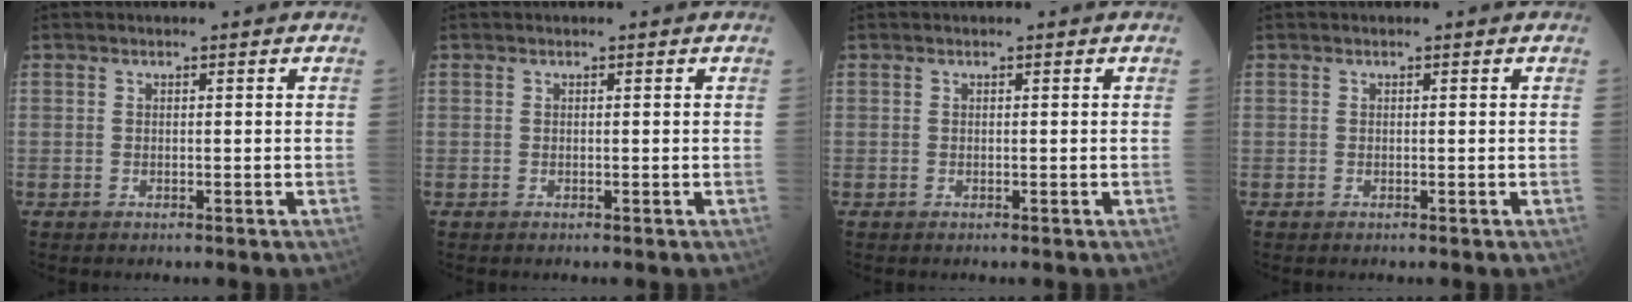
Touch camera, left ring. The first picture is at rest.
{"total": 0.0}
{"total": 0.0}
{"total": 0.0}